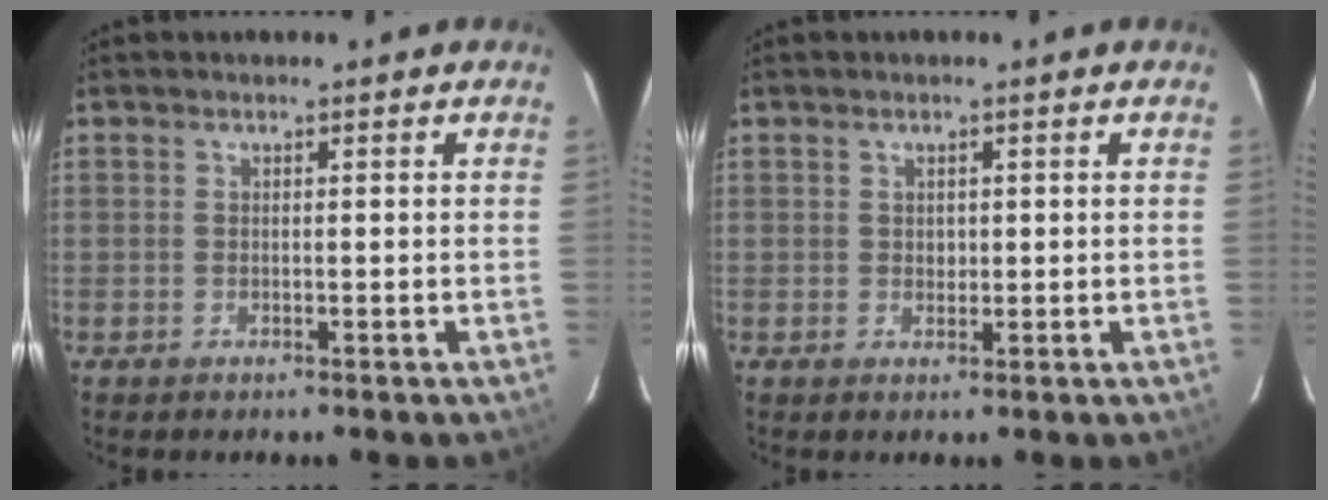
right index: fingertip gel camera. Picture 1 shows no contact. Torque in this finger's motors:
{"motor_torque": [0.21, 0.18, 0.02, 0.00]}